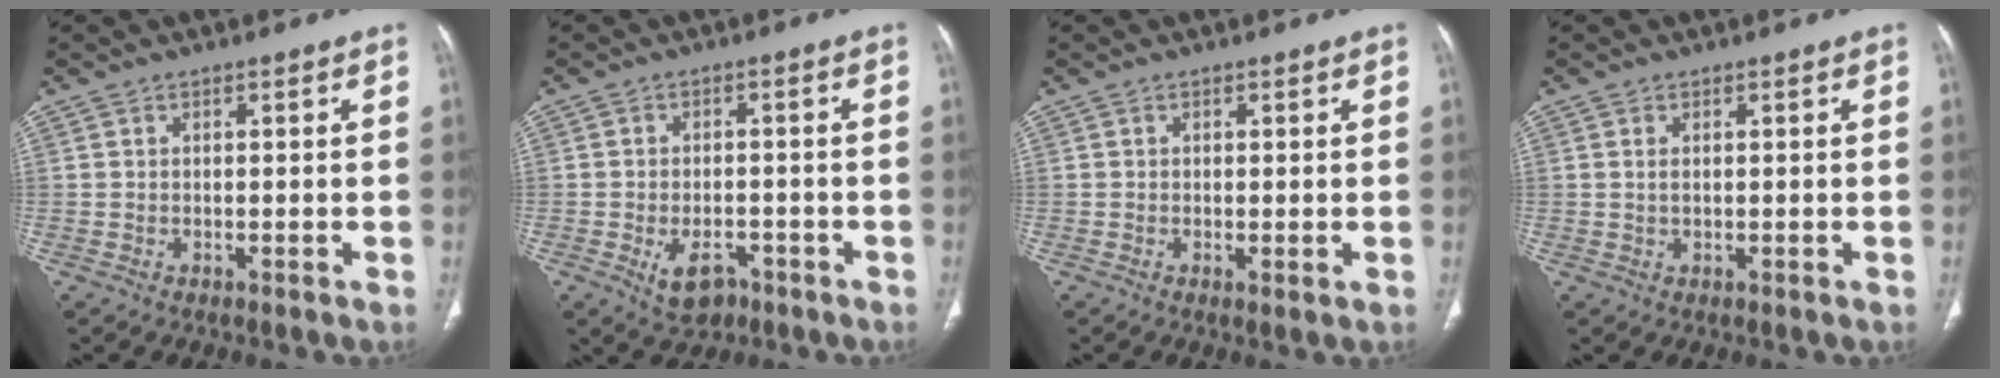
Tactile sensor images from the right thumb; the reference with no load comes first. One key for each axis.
{"total": 5.8, "fx": -2.8, "fy": 3.6, "fz": 3.5, "tx": -0.050, "ty": 0.014, "tz": -0.038}
{"total": 0.9, "fx": -0.1, "fy": 0.3, "fz": 0.8, "tx": -0.018, "ty": -0.005, "tz": -0.003}
{"total": 1.0, "fx": 0.3, "fy": 0.5, "fz": 0.9, "tx": -0.022, "ty": 0.002, "tz": 0.009}